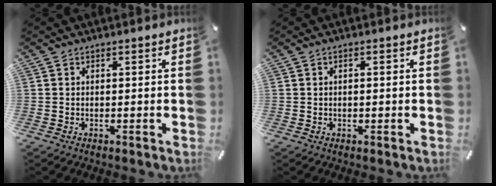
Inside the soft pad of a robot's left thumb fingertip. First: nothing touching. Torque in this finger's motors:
{"motor_torque": [-0.36, -0.15, -0.03, 0.00, 0.01]}